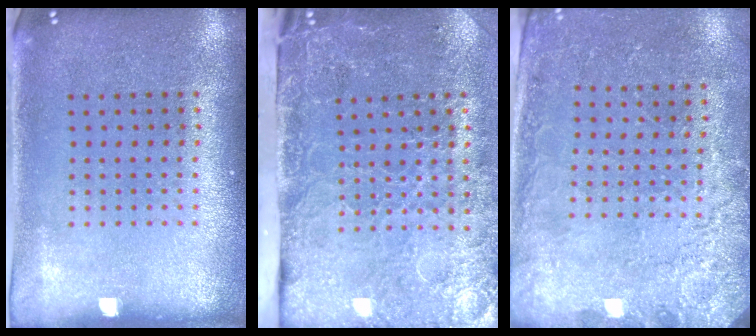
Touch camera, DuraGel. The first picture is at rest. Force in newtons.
{"total": 4.7, "press": 3.6, "slide": 3.0}
{"total": 2.6, "press": 2.4, "slide": 1.1}